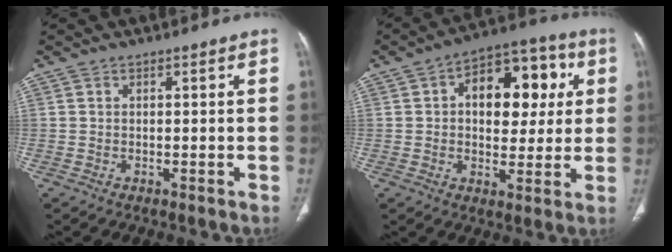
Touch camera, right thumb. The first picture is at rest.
{"total": 16.0, "force": [3.3, 9.9, 12.1], "torque": [-0.118, 0.020, 0.046]}